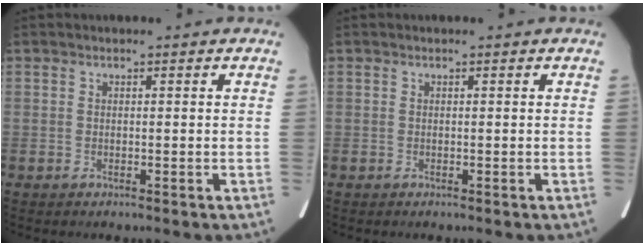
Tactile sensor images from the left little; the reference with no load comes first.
{"total": 0.0}